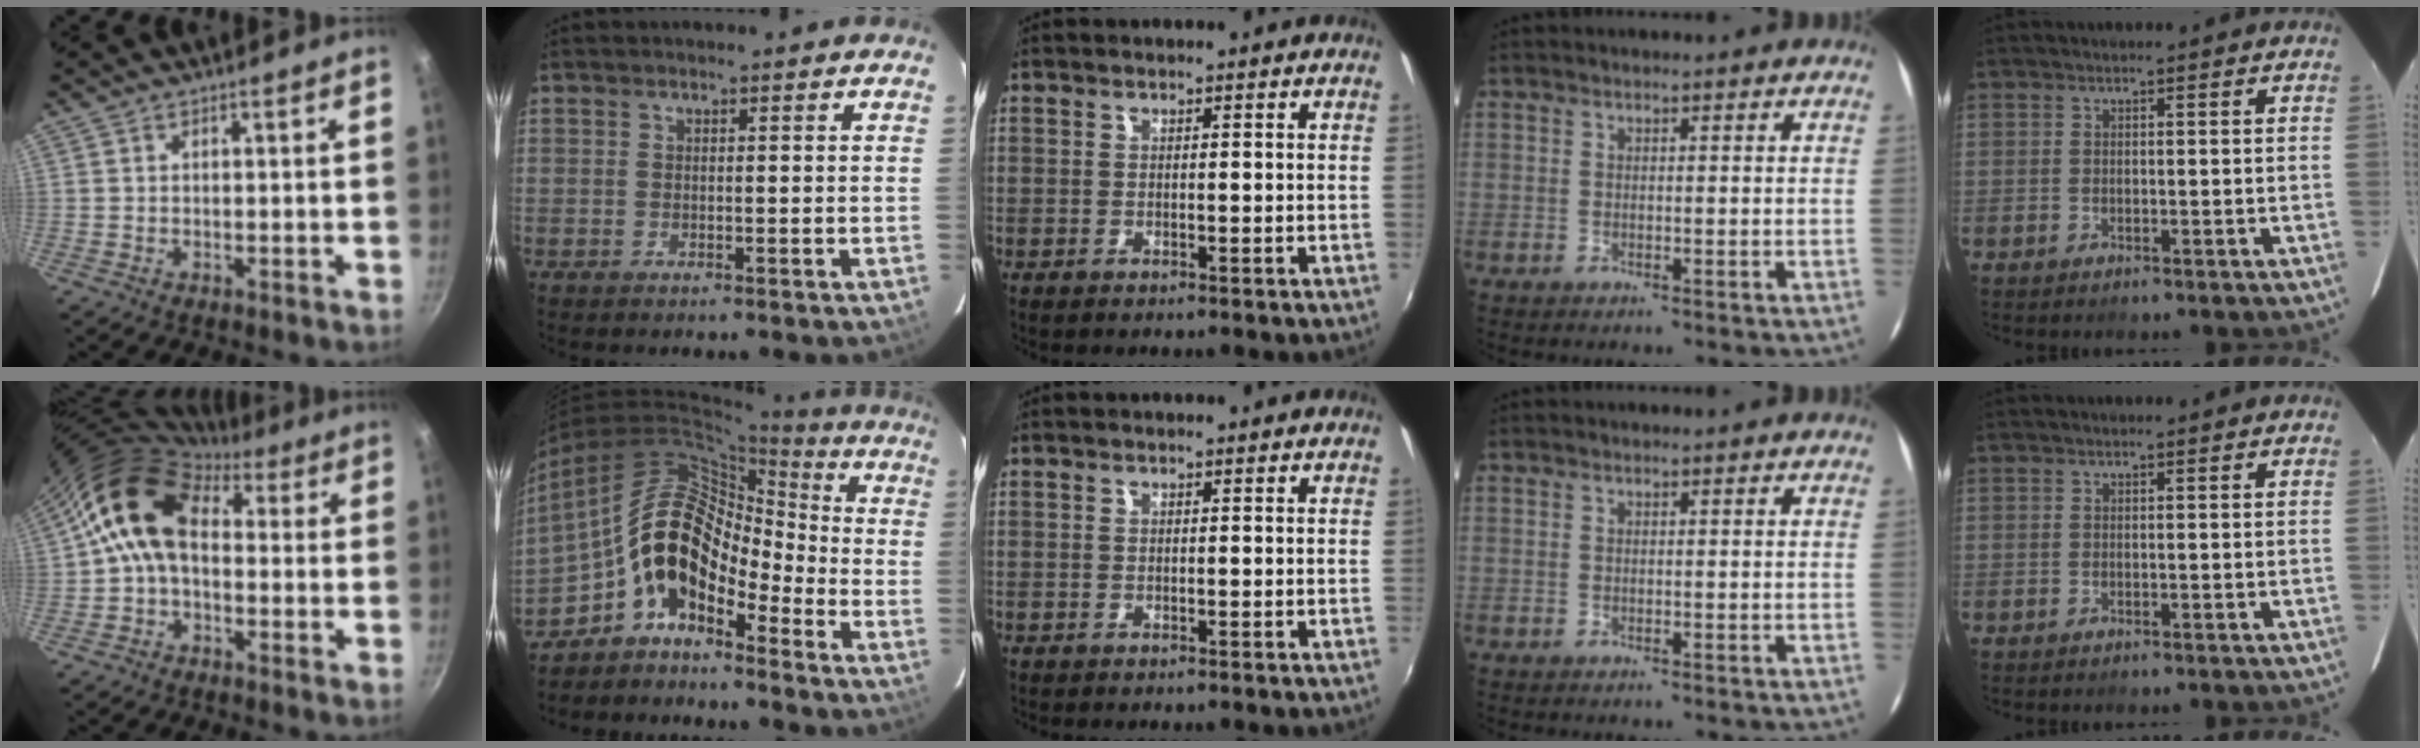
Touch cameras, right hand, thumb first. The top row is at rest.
{"thumb": {"total": 12.2, "force": [1.7, 8.6, 8.5], "torque": [-0.132, 0.023, 0.007]}, "index": {"total": 11.7, "force": [-6.7, 6.0, 7.5], "torque": [-0.119, 0.029, -0.140]}}